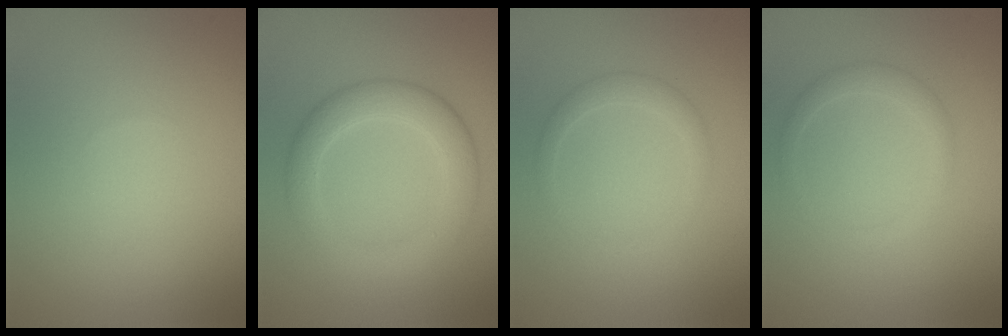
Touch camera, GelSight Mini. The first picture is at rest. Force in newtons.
{"total": 4.4, "press": 4.4, "slide": 0.1}
{"total": 1.6, "press": 1.6, "slide": 0.1}
{"total": 1.6, "press": 1.6, "slide": 0.0}